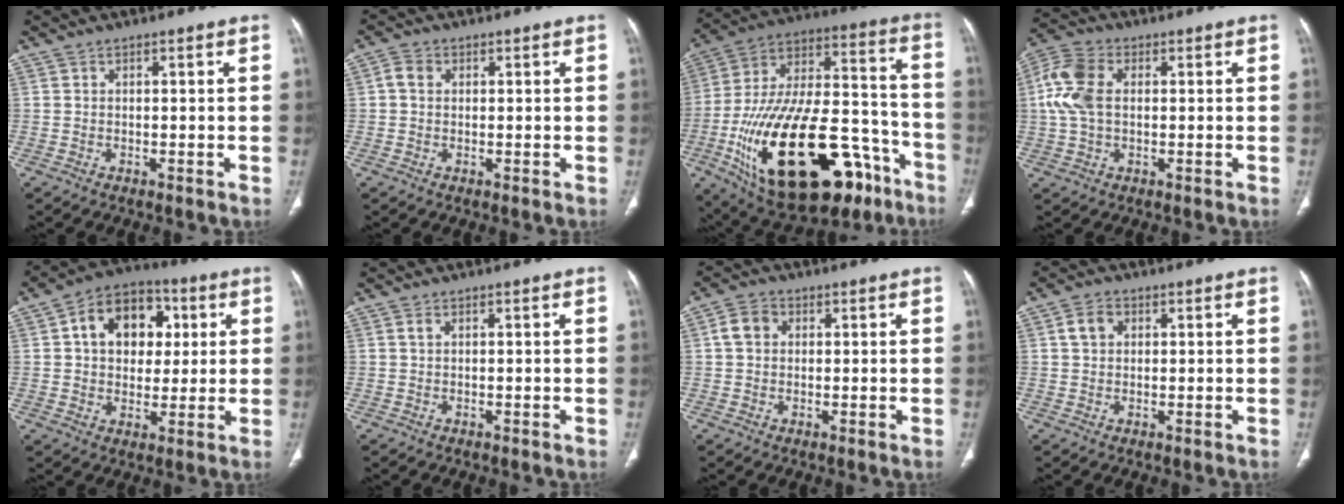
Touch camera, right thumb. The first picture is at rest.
{"total": 2.4, "force": [0.5, 2.0, 1.3], "torque": [-0.025, 0.008, 0.008]}
{"total": 36.9, "force": [-16.4, 17.1, 28.3], "torque": [-0.487, 0.057, -0.251]}
{"total": 9.5, "force": [1.2, 6.2, 7.1], "torque": [-0.165, 0.020, 0.022]}
{"total": 14.2, "force": [3.5, 10.4, 9.1], "torque": [-0.099, 0.007, 0.049]}
{"total": 0.6, "force": [0.3, 0.3, 0.5], "torque": [-0.012, 0.005, 0.005]}
{"total": 4.3, "force": [0.9, 3.4, 2.3], "torque": [-0.039, 0.011, 0.014]}
{"total": 3.5, "force": [1.0, 2.7, 2.0], "torque": [-0.030, 0.006, 0.019]}